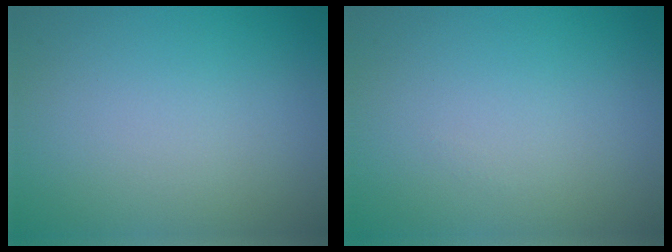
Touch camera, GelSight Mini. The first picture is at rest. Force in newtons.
{"total": 0.0}